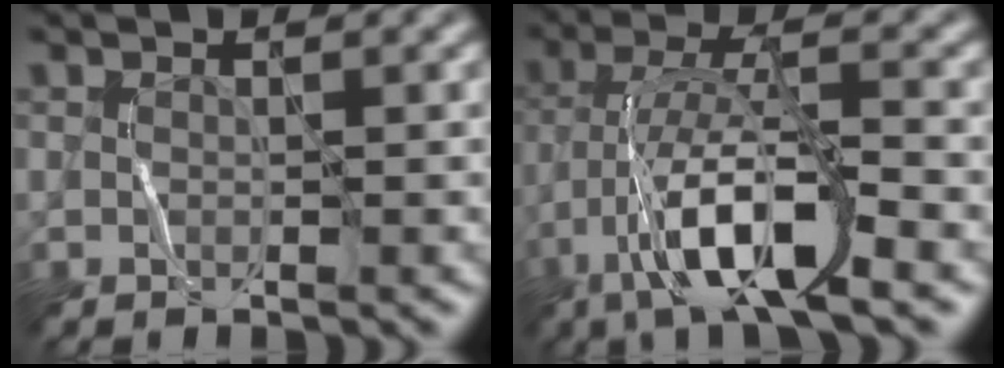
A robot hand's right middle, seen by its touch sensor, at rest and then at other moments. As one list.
[{"total": 9.6, "force": [-5.0, 2.4, 7.8], "torque": [-0.141, 0.017, -0.099]}]